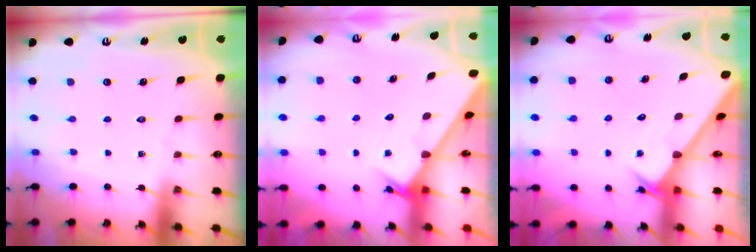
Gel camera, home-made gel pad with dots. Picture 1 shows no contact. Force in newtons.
{"total": 1.5, "press": 1.5, "slide": 0.1}
{"total": 2.6, "press": 2.6, "slide": 0.2}